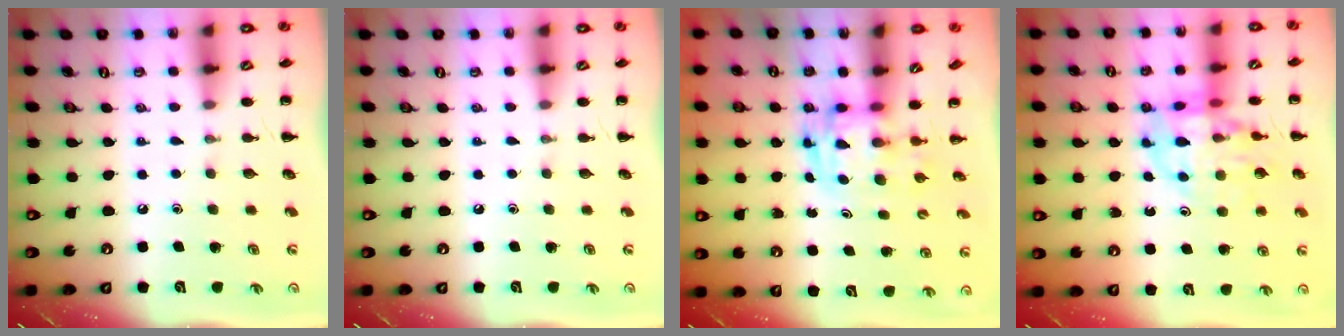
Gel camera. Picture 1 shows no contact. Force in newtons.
{"total": 0.0}
{"total": 2.9, "press": 2.9, "slide": 0.5}
{"total": 12.5, "press": 12.4, "slide": 2.1}